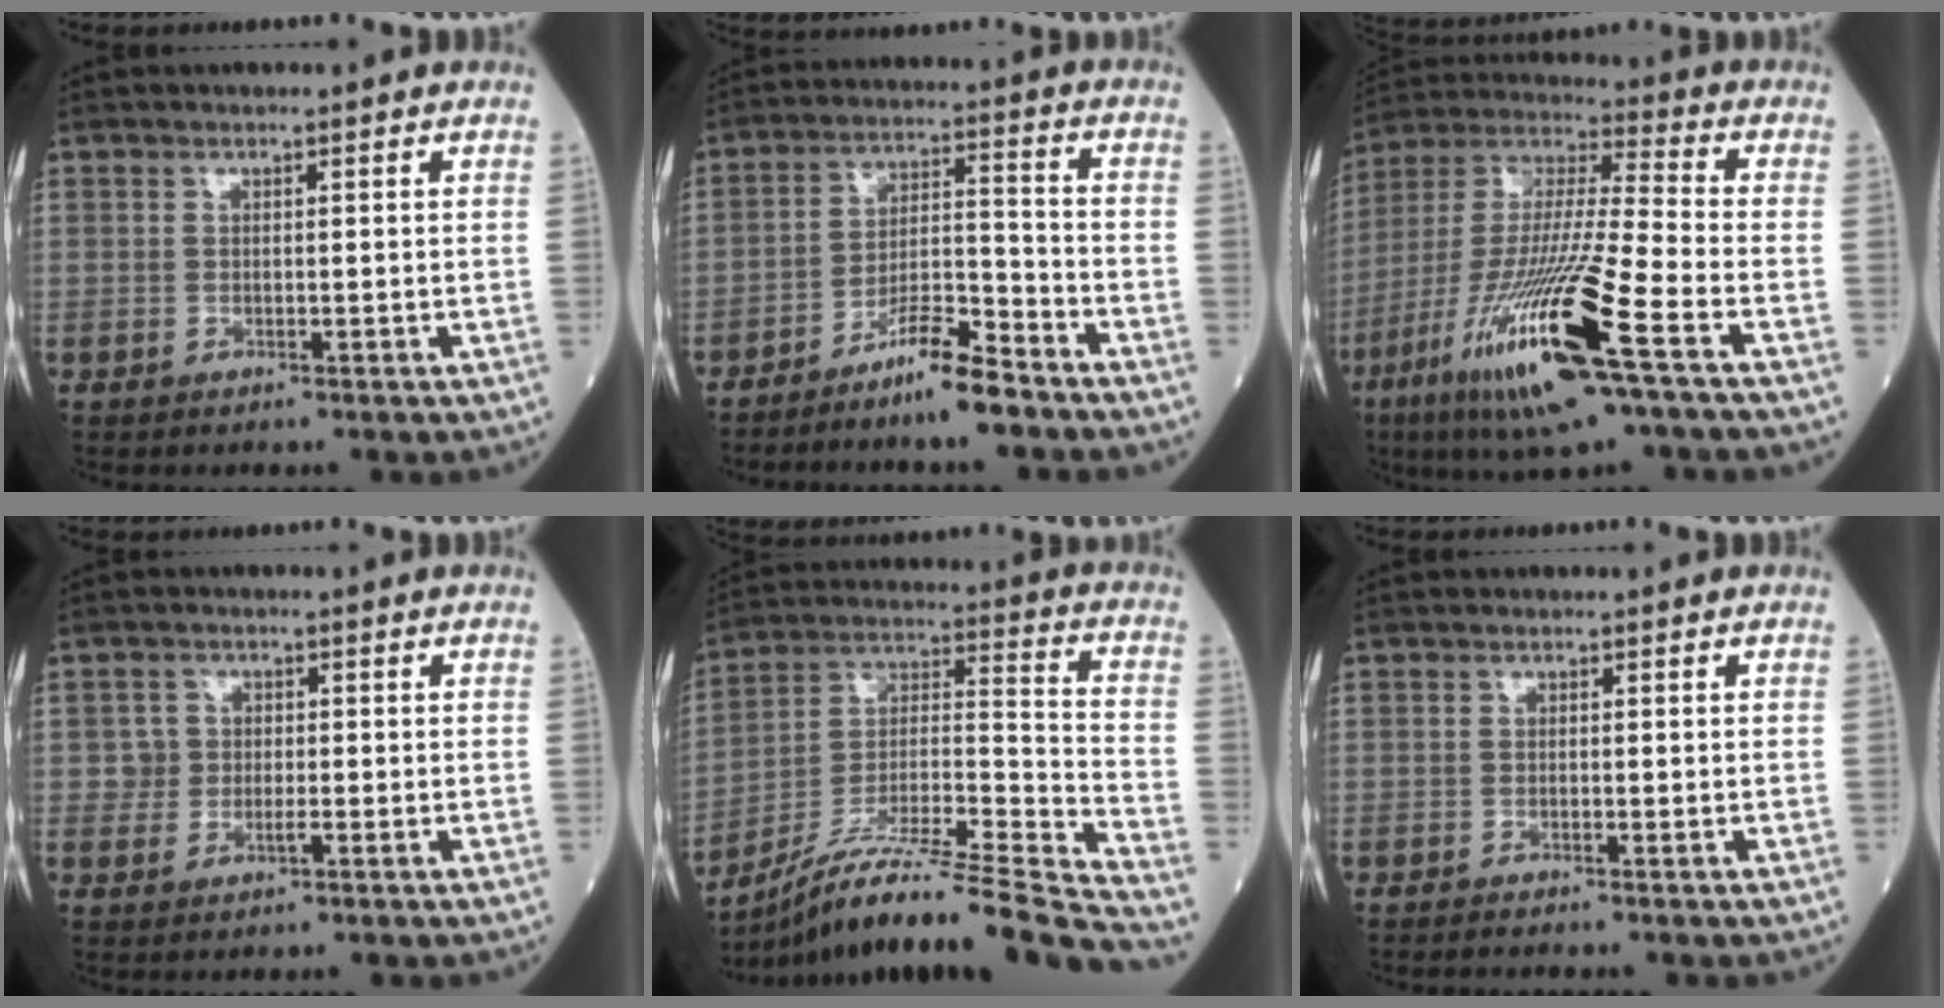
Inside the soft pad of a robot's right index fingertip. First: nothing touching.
{"total": 8.1, "force": [-6.4, 0.5, 4.9], "torque": [-0.087, -0.003, -0.120]}
{"total": 21.4, "force": [-9.9, 1.1, 18.9], "torque": [-0.399, -0.047, -0.187]}
{"total": 2.5, "force": [-0.5, 2.3, 0.8], "torque": [-0.009, 0.006, -0.010]}
{"total": 24.8, "force": [-21.5, -1.1, 12.2], "torque": [-0.172, -0.016, -0.359]}
{"total": 1.8, "force": [-1.7, -0.1, 0.8], "torque": [-0.017, -0.004, -0.021]}